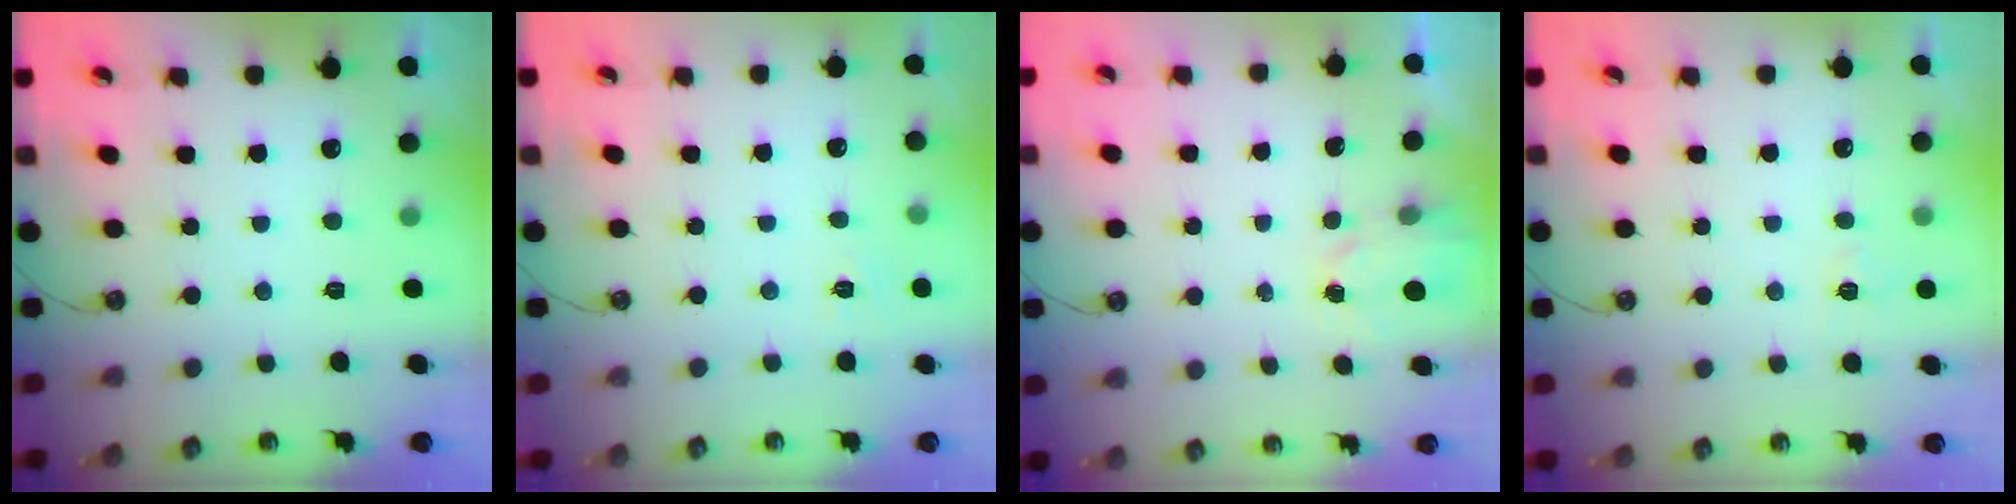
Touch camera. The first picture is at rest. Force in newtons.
{"total": 4.1, "press": 4.1, "slide": 0.4}
{"total": 2.1, "press": 2.1, "slide": 0.4}
{"total": 4.0, "press": 3.9, "slide": 0.4}